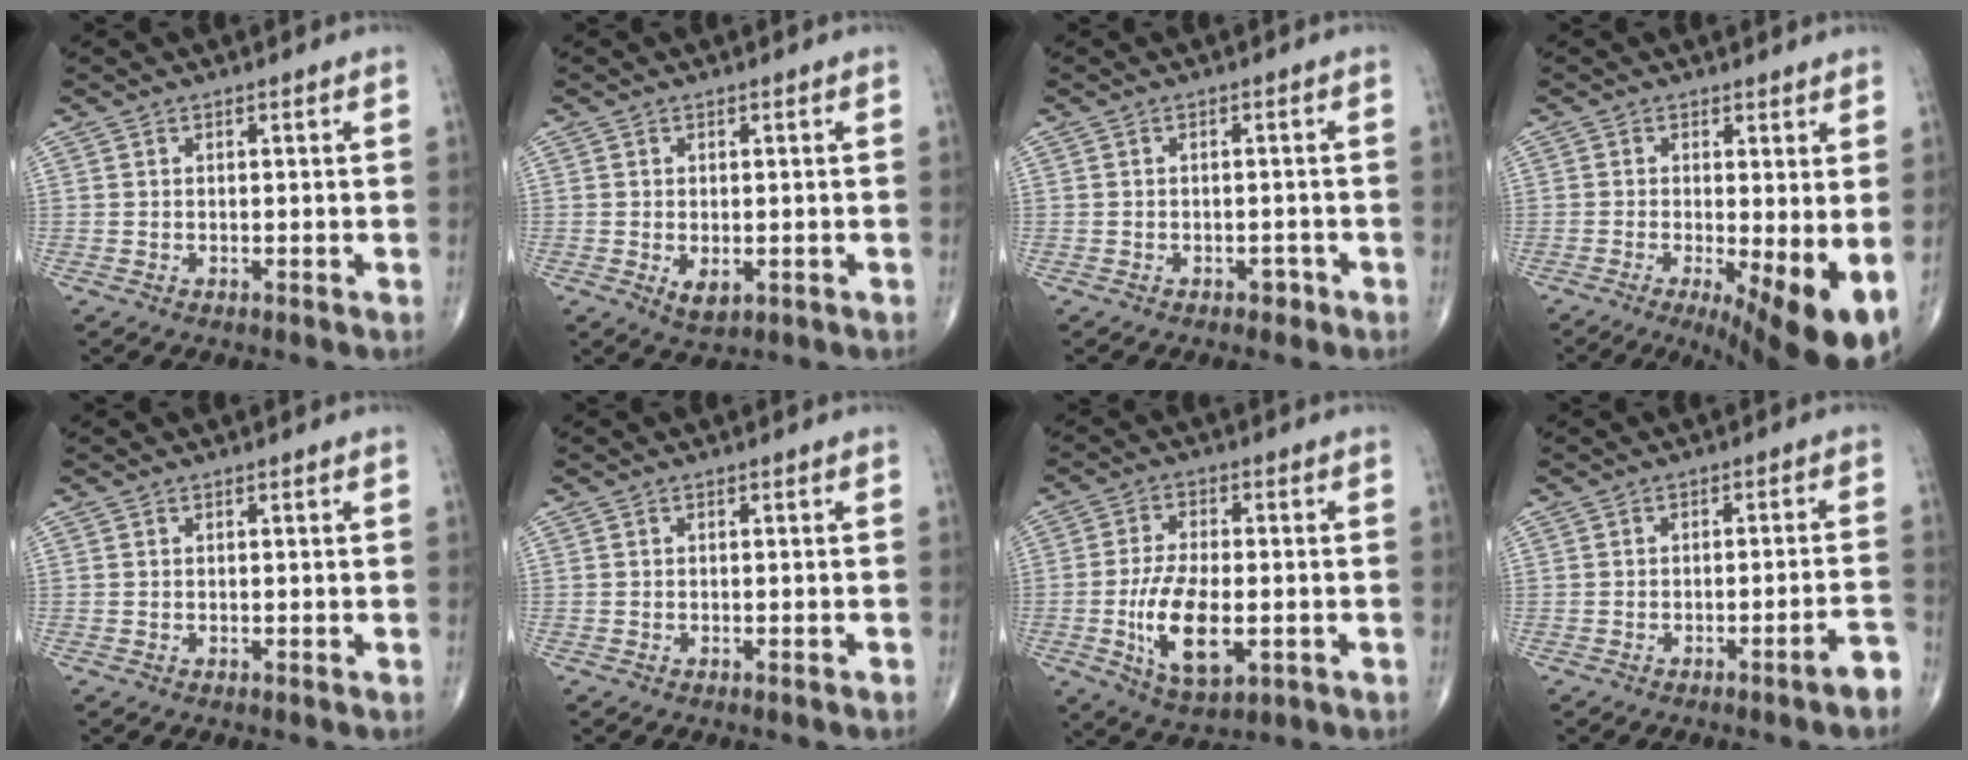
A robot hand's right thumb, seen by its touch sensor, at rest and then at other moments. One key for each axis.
{"total": 3.1, "fx": -0.7, "fy": 1.7, "fz": 2.4, "tx": -0.035, "ty": -0.006, "tz": -0.004}
{"total": 1.6, "fx": -1.0, "fy": 1.0, "fz": 0.7, "tx": -0.004, "ty": 0.006, "tz": -0.015}
{"total": 11.1, "fx": -2.4, "fy": 3.1, "fz": 10.4, "tx": -0.154, "ty": -0.019, "tz": -0.028}
{"total": 0.0}
{"total": 0.5, "fx": -0.4, "fy": 0.0, "fz": 0.3, "tx": -0.009, "ty": -0.001, "tz": -0.007}
{"total": 12.1, "fx": -2.7, "fy": 5.6, "fz": 10.4, "tx": -0.191, "ty": -0.003, "tz": -0.041}
{"total": 4.6, "fx": -3.0, "fy": 0.1, "fz": 3.5, "tx": -0.047, "ty": 0.024, "tz": -0.040}